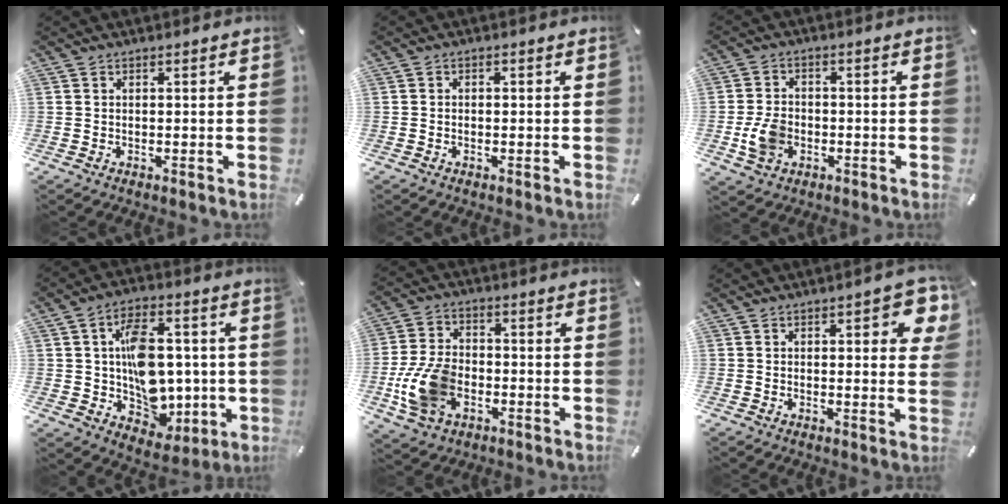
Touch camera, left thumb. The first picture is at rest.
{"total": 0.8, "force": [-0.2, 0.6, 0.5], "torque": [-0.009, 0.003, -0.006]}
{"total": 7.3, "force": [-1.8, 5.7, 4.2], "torque": [-0.087, 0.004, -0.031]}
{"total": 14.6, "force": [1.3, 11.2, 9.4], "torque": [-0.142, 0.006, 0.038]}
{"total": 12.8, "force": [-3.8, 9.0, 8.4], "torque": [-0.189, 0.011, -0.065]}
{"total": 7.2, "force": [2.5, 2.9, 6.0], "torque": [-0.076, -0.005, 0.037]}